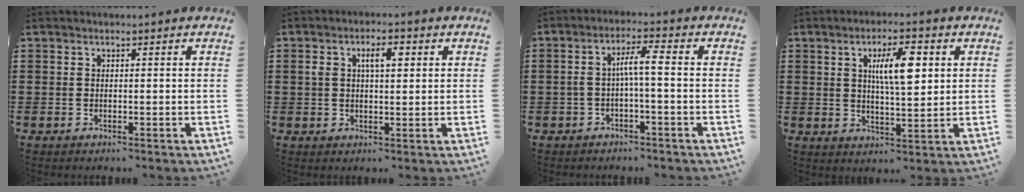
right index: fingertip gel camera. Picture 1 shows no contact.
{"total": 4.3, "force": [1.2, 1.8, 3.7], "torque": [-0.068, 0.009, 0.015]}
{"total": 4.4, "force": [-0.5, 0.5, 4.4], "torque": [-0.083, 0.007, -0.015]}
{"total": 7.6, "force": [2.3, 2.3, 6.8], "torque": [-0.131, 0.007, 0.034]}